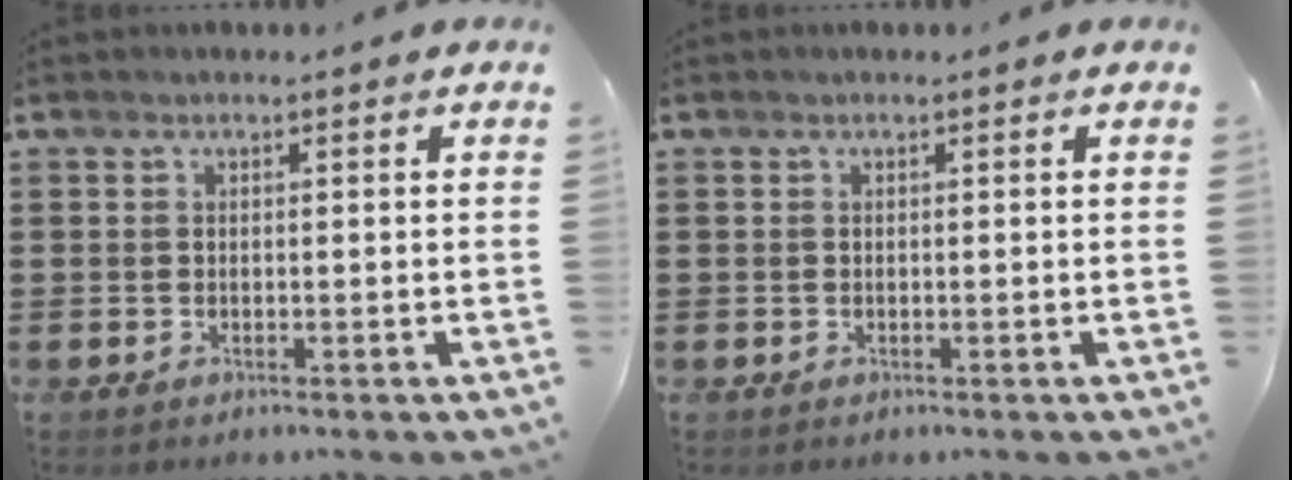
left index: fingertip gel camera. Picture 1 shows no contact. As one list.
[{"total": 0.0}]